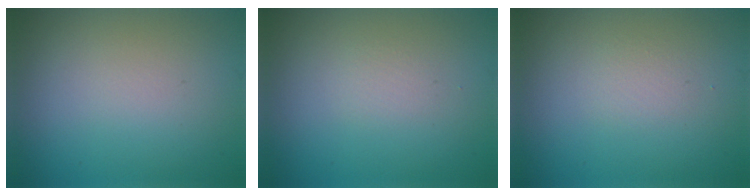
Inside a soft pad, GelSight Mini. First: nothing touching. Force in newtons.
{"total": 0.7, "press": 0.7, "slide": 0.1}
{"total": 0.8, "press": 0.8, "slide": 0.0}